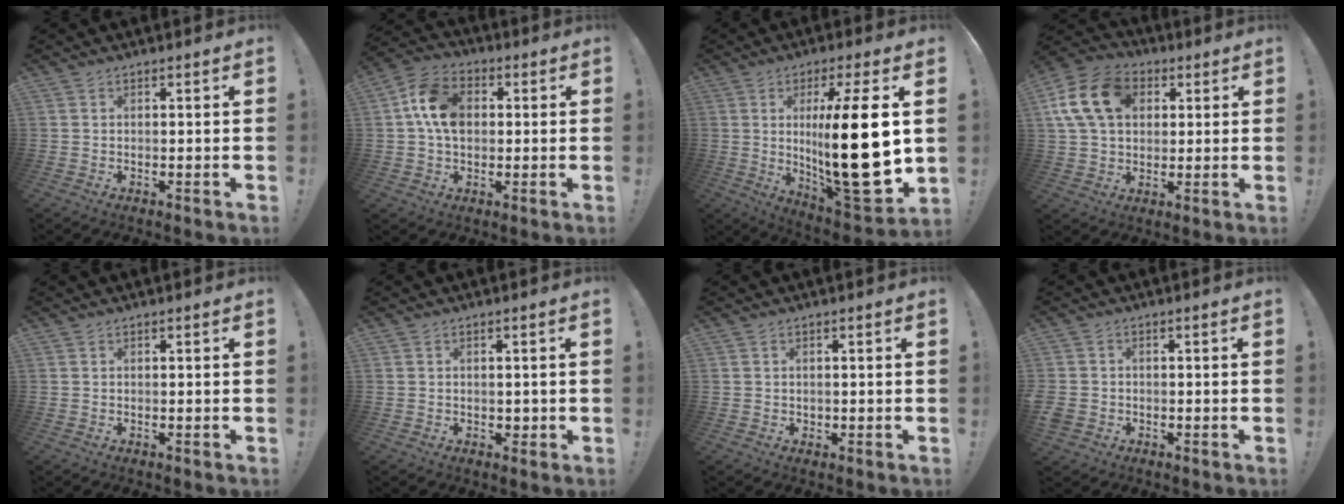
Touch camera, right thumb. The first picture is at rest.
{"total": 12.6, "force": [2.0, 9.3, 8.3], "torque": [-0.147, 0.011, 0.041]}
{"total": 23.8, "force": [2.1, 5.0, 23.1], "torque": [-0.400, -0.032, 0.028]}
{"total": 16.6, "force": [4.9, 12.4, 9.8], "torque": [-0.170, 0.000, 0.098]}
{"total": 0.0}
{"total": 1.7, "force": [0.2, 1.5, 0.6], "torque": [-0.010, 0.002, 0.005]}
{"total": 1.0, "force": [0.2, 0.9, 0.3], "torque": [-0.005, 0.003, 0.002]}
{"total": 3.1, "force": [-1.0, 2.6, 1.2], "torque": [-0.027, 0.005, -0.017]}